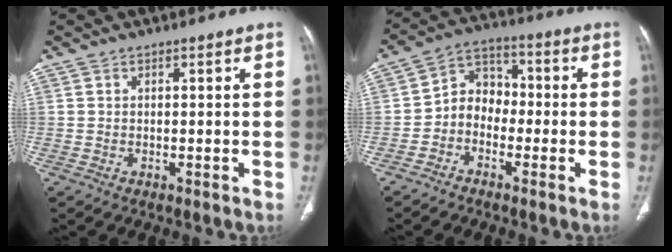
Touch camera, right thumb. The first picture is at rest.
{"total": 7.1, "force": [-2.2, 5.8, 3.4], "torque": [-0.025, 0.036, -0.057]}